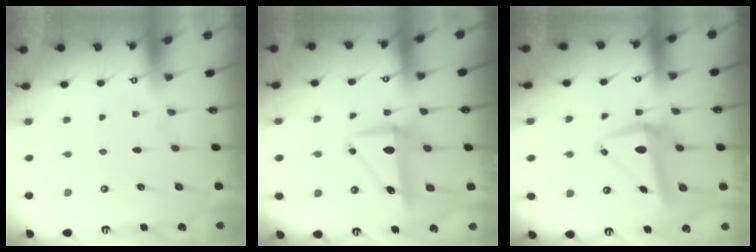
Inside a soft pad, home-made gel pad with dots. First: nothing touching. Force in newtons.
{"total": 8.4, "press": 8.0, "slide": 2.5}
{"total": 10.3, "press": 10.1, "slide": 1.7}